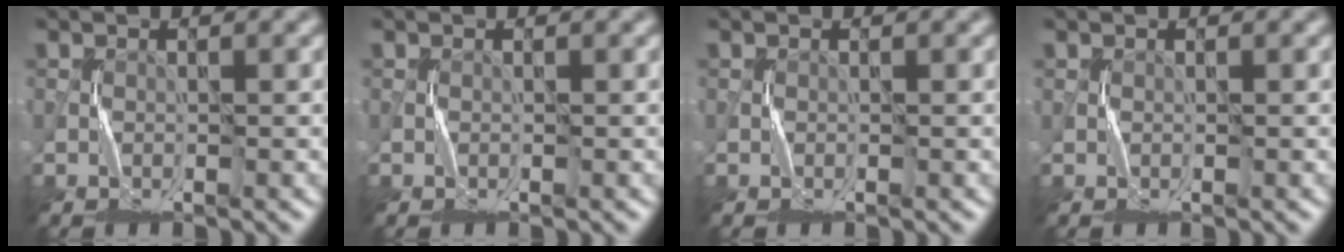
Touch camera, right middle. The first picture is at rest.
{"total": 0.0}
{"total": 0.0}
{"total": 0.0}